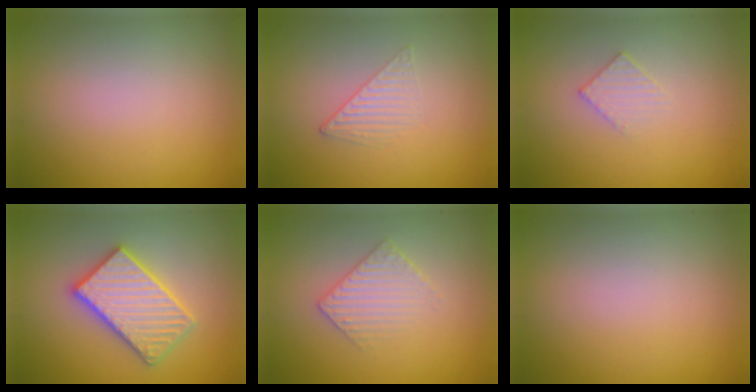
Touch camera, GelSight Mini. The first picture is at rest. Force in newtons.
{"total": 1.3, "press": 0.4, "slide": 1.2}
{"total": 1.4, "press": 1.4, "slide": 0.2}
{"total": 5.5, "press": 5.5, "slide": 0.8}
{"total": 2.5, "press": 2.4, "slide": 0.5}
{"total": 0.0}